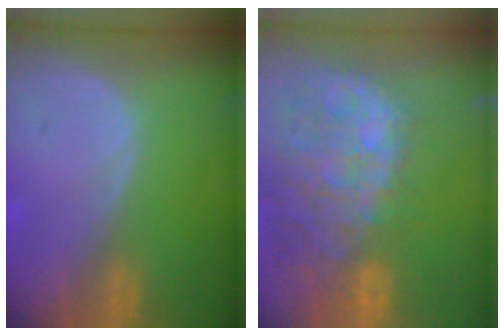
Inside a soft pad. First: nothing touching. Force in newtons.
{"total": 14.3, "press": 11.6, "slide": 8.3}